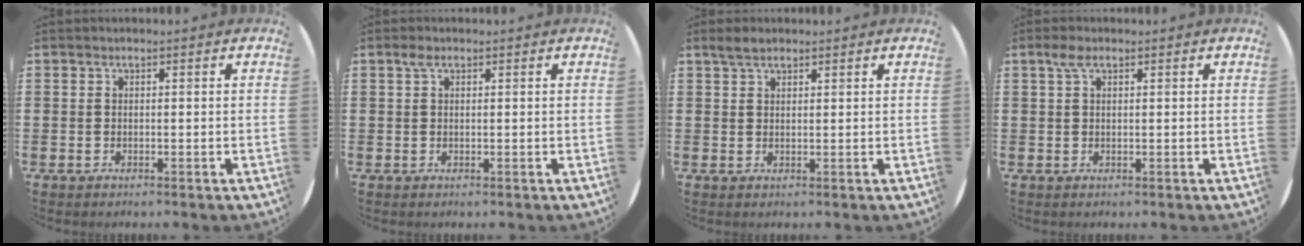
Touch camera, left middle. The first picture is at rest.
{"total": 1.1, "force": [0.5, 0.5, 0.8], "torque": [-0.018, 0.005, 0.009]}
{"total": 2.2, "force": [1.8, 0.8, 0.9], "torque": [-0.014, 0.002, 0.032]}
{"total": 1.9, "force": [1.0, 0.7, 1.5], "torque": [-0.032, 0.006, 0.016]}